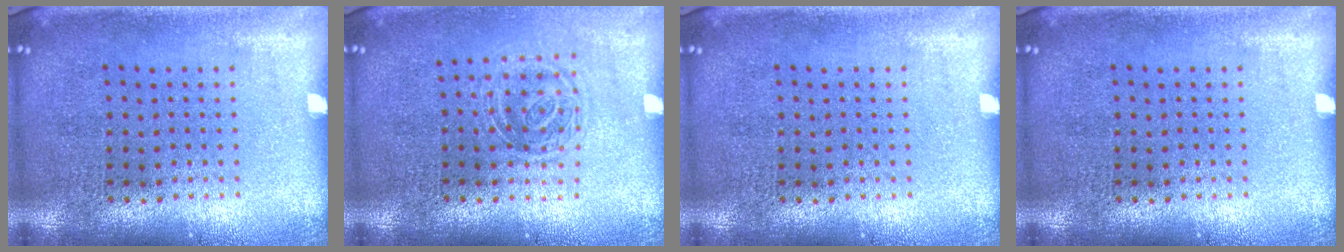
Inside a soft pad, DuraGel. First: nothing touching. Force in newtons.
{"total": 1.3, "press": 1.0, "slide": 0.8}
{"total": 0.0}
{"total": 0.0}